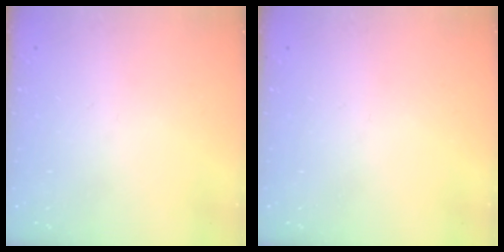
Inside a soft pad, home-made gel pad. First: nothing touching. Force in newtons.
{"total": 0.0}